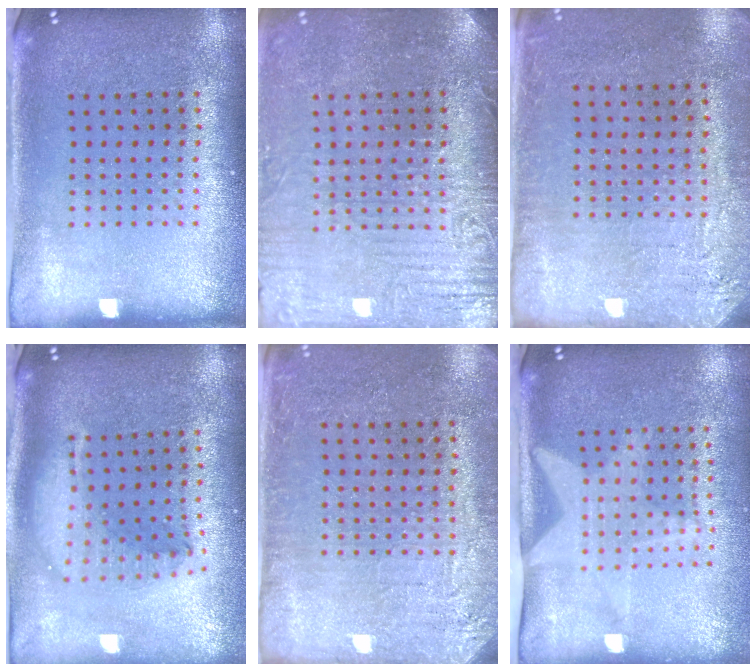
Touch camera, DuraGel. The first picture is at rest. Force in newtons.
{"total": 3.8, "press": 3.5, "slide": 1.3}
{"total": 2.8, "press": 2.5, "slide": 1.1}
{"total": 2.2, "press": 1.7, "slide": 1.3}
{"total": 2.8, "press": 2.7, "slide": 0.7}
{"total": 1.5, "press": 1.4, "slide": 0.5}